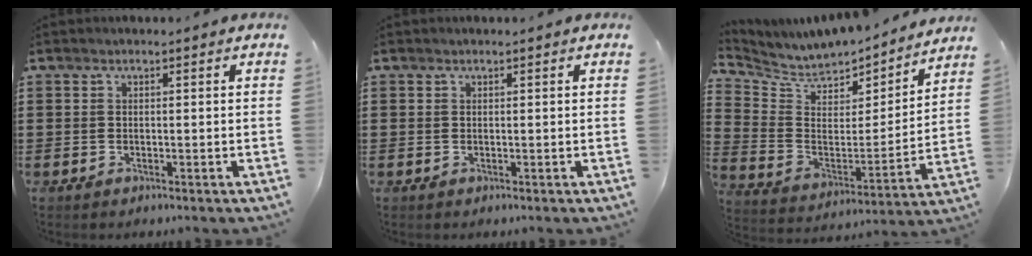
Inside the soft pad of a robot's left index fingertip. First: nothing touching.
{"total": 0.0}
{"total": 5.3, "force": [4.8, 2.0, 0.4], "torque": [-0.045, -0.046, 0.079]}